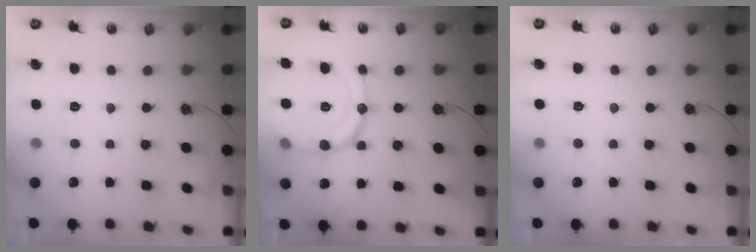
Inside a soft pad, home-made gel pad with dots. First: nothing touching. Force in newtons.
{"total": 16.3, "press": 16.3, "slide": 1.1}
{"total": 1.8, "press": 1.7, "slide": 0.1}